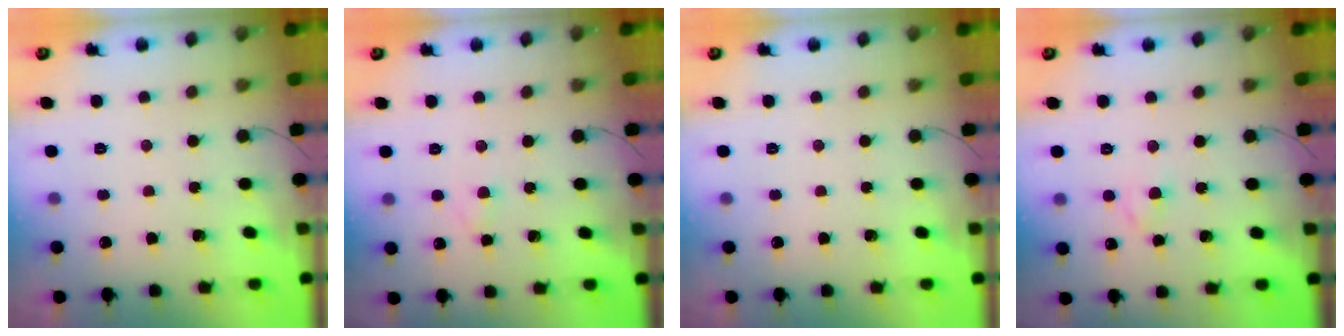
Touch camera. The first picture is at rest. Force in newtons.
{"total": 1.8, "press": 1.5, "slide": 0.9}
{"total": 0.0}
{"total": 2.7, "press": 2.4, "slide": 1.1}